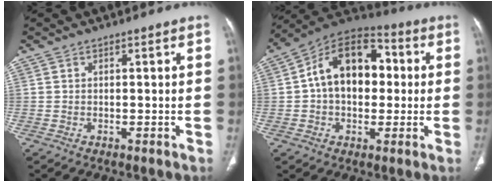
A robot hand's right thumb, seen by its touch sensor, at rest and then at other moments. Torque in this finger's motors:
{"motor_torque": [-0.01, 2.61, 0.57, -0.49, 0.15]}